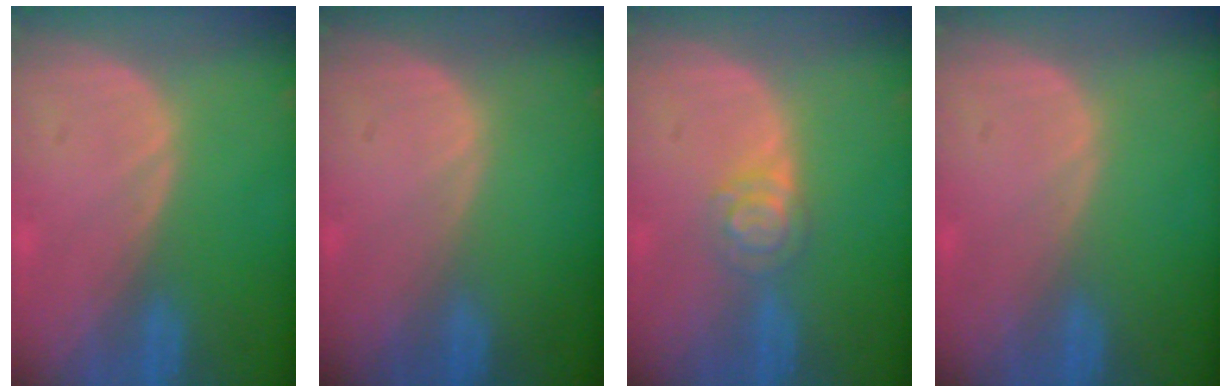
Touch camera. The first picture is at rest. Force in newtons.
{"total": 0.0}
{"total": 3.9, "press": 3.7, "slide": 1.3}
{"total": 0.0}